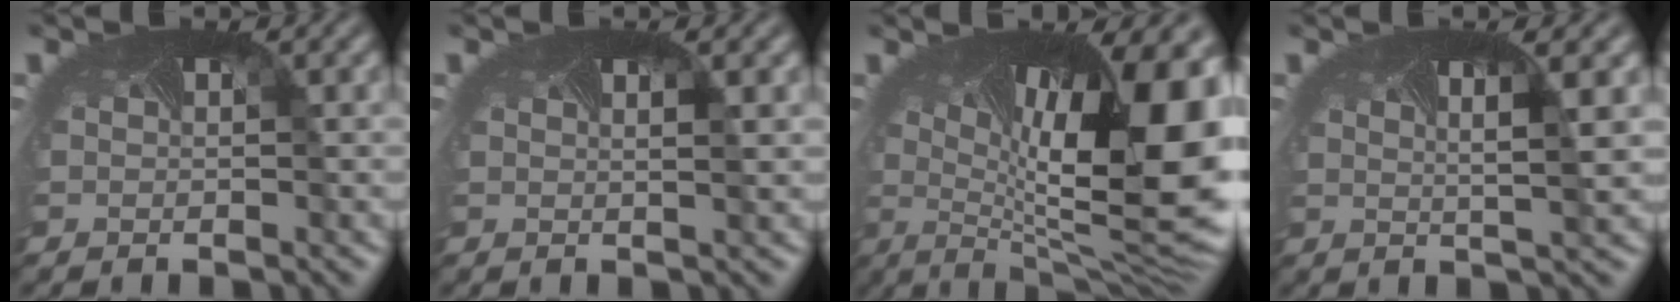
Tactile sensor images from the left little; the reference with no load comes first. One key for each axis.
{"total": 0.9, "fx": 0.3, "fy": 0.2, "fz": 0.9, "tx": -0.009, "ty": -0.002, "tz": -0.004}
{"total": 17.9, "fx": 0.6, "fy": 7.1, "fz": 16.5, "tx": -0.254, "ty": -0.022, "tz": 0.011}
{"total": 3.0, "fx": 0.7, "fy": 0.3, "fz": 2.9, "tx": -0.059, "ty": -0.012, "tz": 0.009}